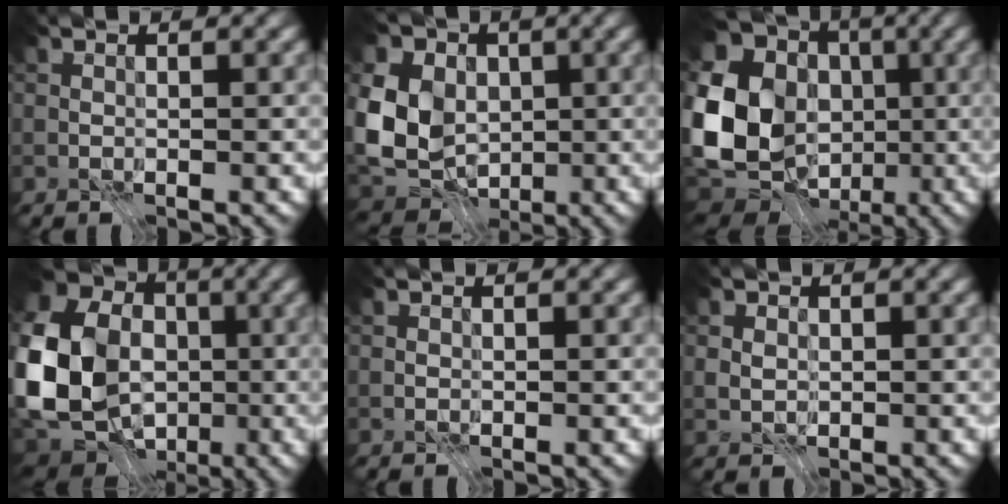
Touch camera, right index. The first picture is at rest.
{"total": 11.3, "force": [1.2, 9.2, 6.6], "torque": [-0.146, 0.009, 0.009]}
{"total": 17.8, "force": [-1.4, 15.2, 9.3], "torque": [-0.211, -0.020, -0.043]}
{"total": 15.9, "force": [-1.6, 13.2, 8.7], "torque": [-0.225, -0.010, -0.023]}
{"total": 0.0}
{"total": 1.1, "force": [0.1, 0.9, 0.5], "torque": [-0.011, -0.001, 0.000]}